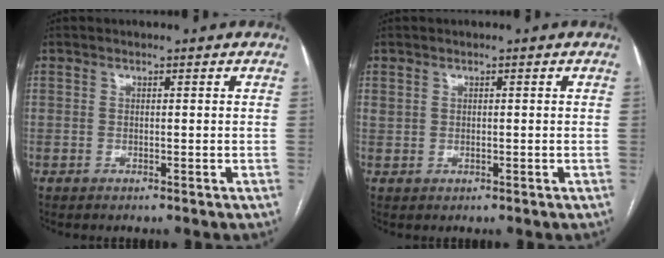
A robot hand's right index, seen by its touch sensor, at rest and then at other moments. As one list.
[{"total": 0.8, "force": [0.3, 0.6, 0.4], "torque": [-0.009, 0.007, 0.009]}]